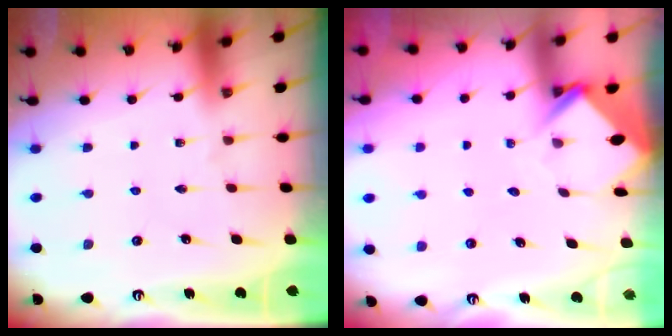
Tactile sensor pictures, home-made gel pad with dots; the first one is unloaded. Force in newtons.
{"total": 3.9, "press": 3.8, "slide": 0.3}